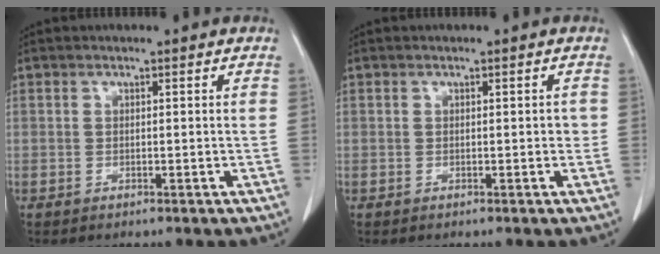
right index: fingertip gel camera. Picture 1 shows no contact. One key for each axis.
{"total": 0.9, "fx": 0.0, "fy": 0.6, "fz": 0.7, "tx": -0.007, "ty": 0.005, "tz": 0.001}